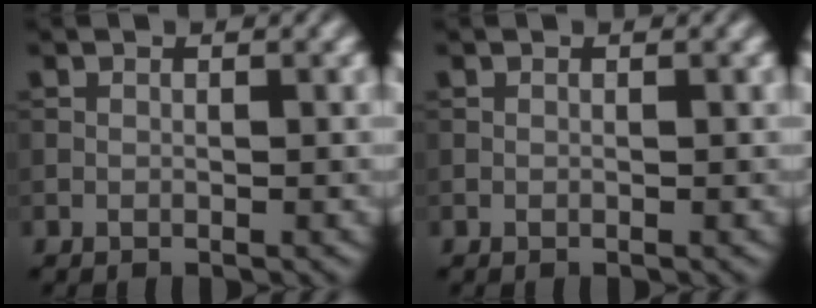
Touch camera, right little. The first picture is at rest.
{"total": 0.0}